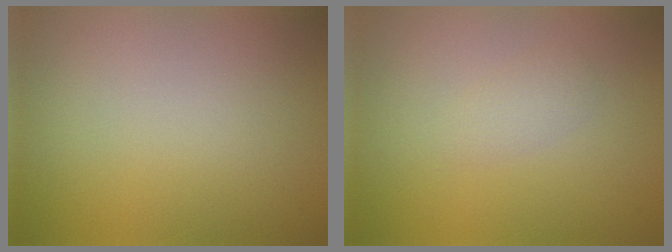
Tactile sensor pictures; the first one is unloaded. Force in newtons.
{"total": 1.2, "press": 1.2, "slide": 0.0}